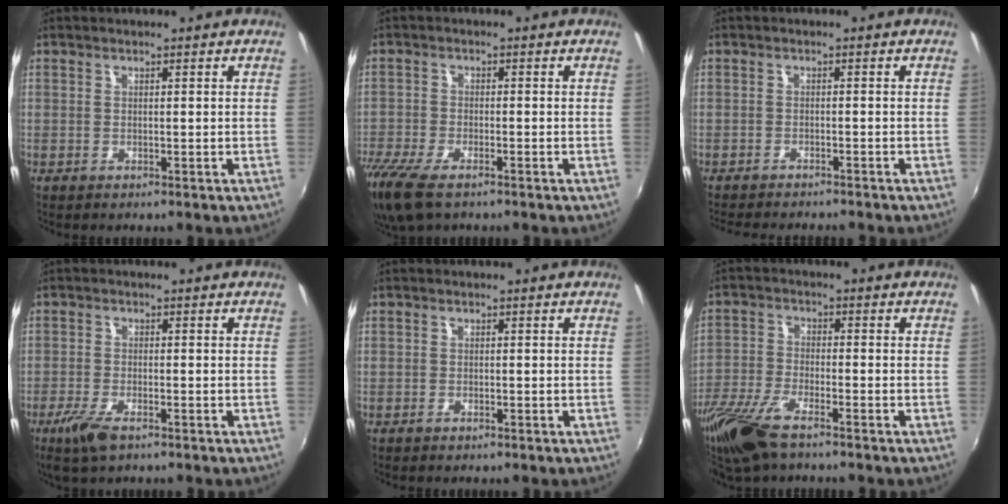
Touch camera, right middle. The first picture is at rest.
{"total": 11.7, "force": [-8.4, 4.3, 6.9], "torque": [-0.172, -0.052, -0.157]}
{"total": 7.4, "force": [-6.8, 0.9, 2.8], "torque": [-0.065, -0.018, -0.104]}
{"total": 5.5, "force": [-3.6, 1.7, 3.8], "torque": [-0.097, -0.016, -0.070]}
{"total": 0.7, "force": [-0.5, 0.5, 0.0], "torque": [-0.002, -0.002, -0.011]}
{"total": 10.8, "force": [-7.8, 2.9, 6.9], "torque": [-0.165, -0.030, -0.159]}